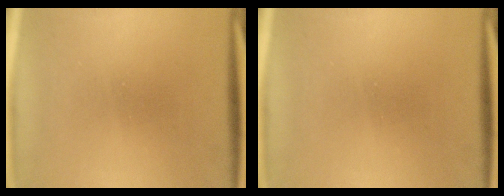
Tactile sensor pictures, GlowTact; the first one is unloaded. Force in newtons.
{"total": 0.0}